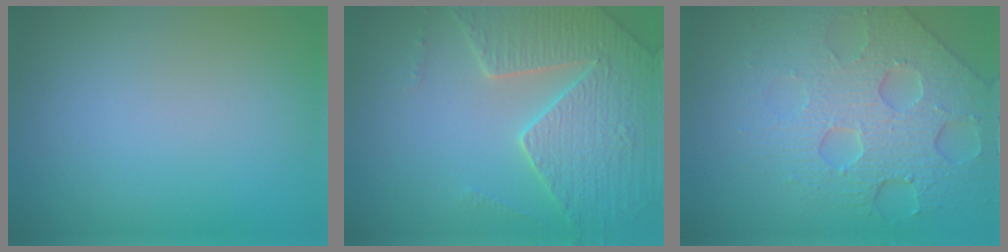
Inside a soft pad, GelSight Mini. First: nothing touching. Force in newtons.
{"total": 5.2, "press": 5.0, "slide": 1.4}
{"total": 6.5, "press": 5.2, "slide": 3.9}